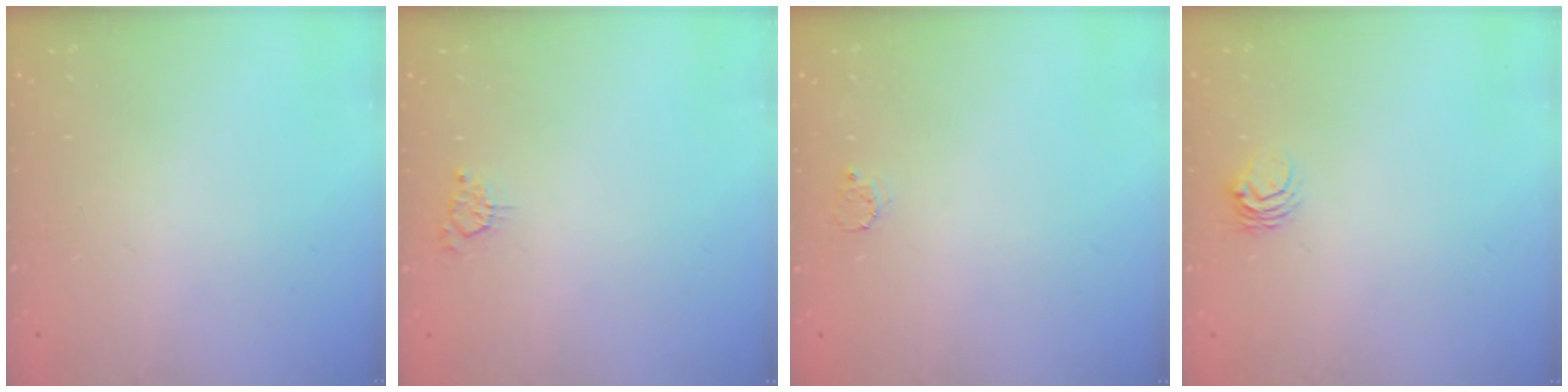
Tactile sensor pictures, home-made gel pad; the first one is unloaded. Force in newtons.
{"total": 2.5, "press": 2.5, "slide": 0.3}
{"total": 2.5, "press": 2.5, "slide": 0.3}
{"total": 3.9, "press": 3.9, "slide": 0.5}